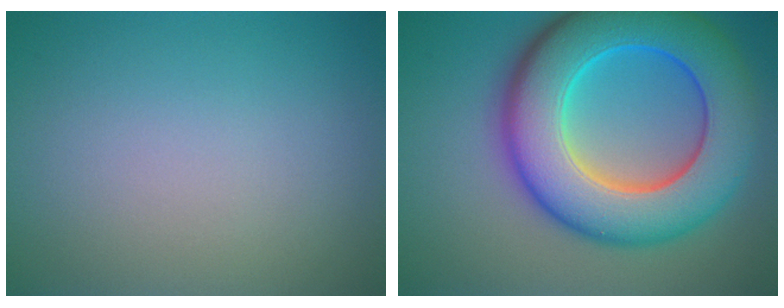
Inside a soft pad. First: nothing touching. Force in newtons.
{"total": 12.7, "press": 12.7, "slide": 0.2}